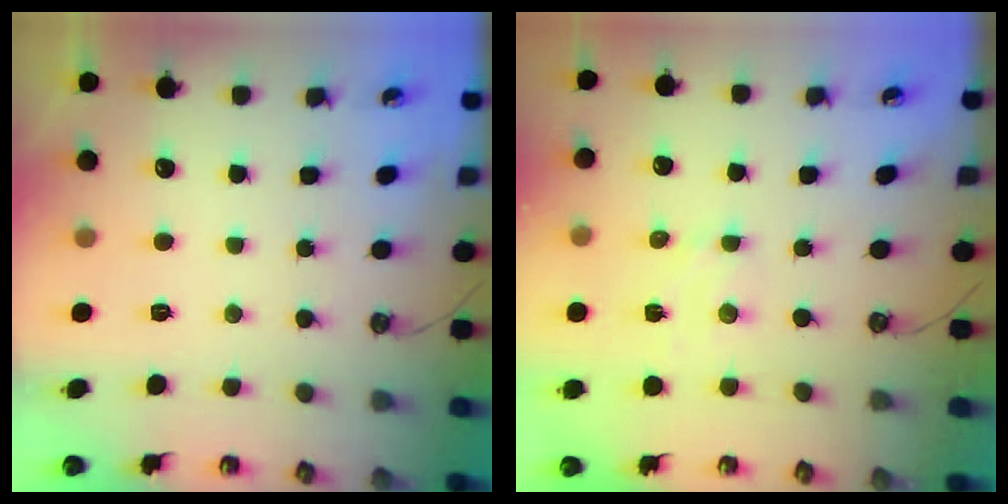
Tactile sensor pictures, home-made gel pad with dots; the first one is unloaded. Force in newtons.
{"total": 2.8, "press": 2.8, "slide": 0.3}